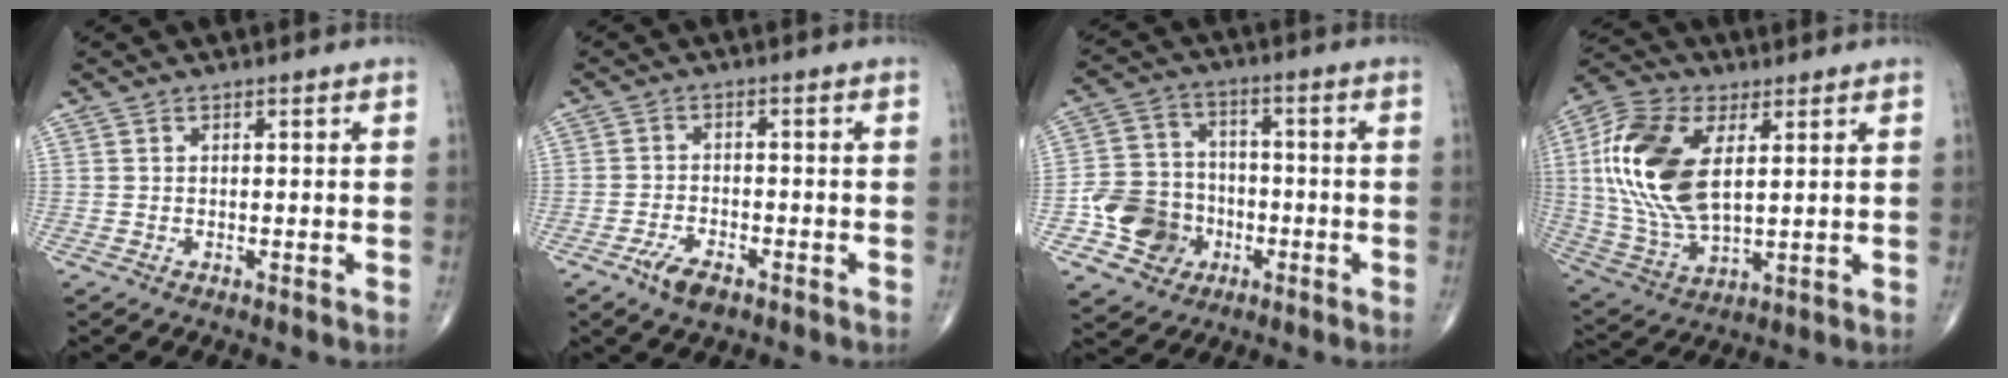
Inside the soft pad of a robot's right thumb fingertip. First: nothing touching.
{"total": 4.6, "force": [-3.0, 2.1, 2.9], "torque": [-0.054, 0.011, -0.053]}
{"total": 11.6, "force": [-4.0, 10.0, 4.4], "torque": [-0.046, 0.026, -0.068]}
{"total": 19.1, "force": [4.0, 10.1, 15.7], "torque": [-0.325, -0.010, 0.074]}